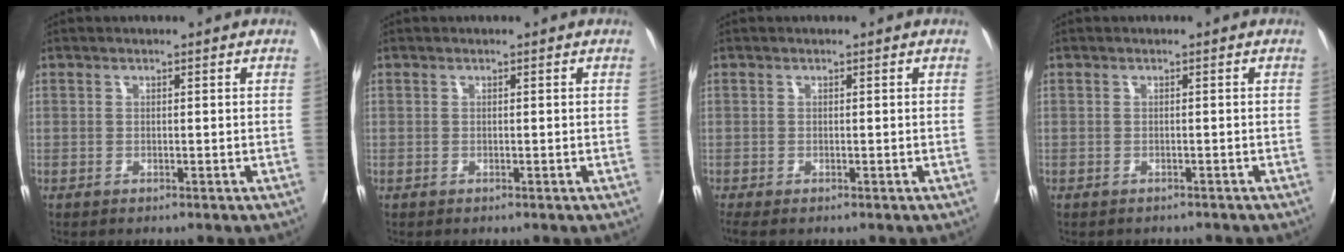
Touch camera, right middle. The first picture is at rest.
{"total": 0.0}
{"total": 1.5, "force": [-1.3, 0.1, 0.8], "torque": [-0.012, -0.007, -0.022]}
{"total": 2.2, "force": [-2.0, 0.8, 0.2], "torque": [-0.006, -0.002, -0.028]}